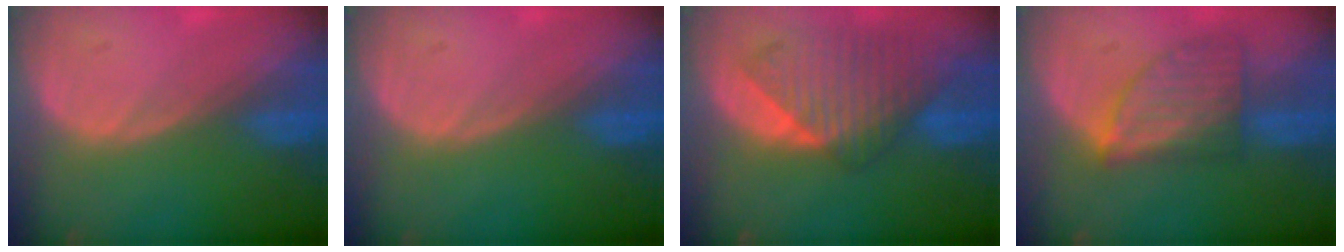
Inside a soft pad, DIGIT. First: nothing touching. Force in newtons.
{"total": 0.0}
{"total": 9.2, "press": 8.2, "slide": 4.0}
{"total": 7.2, "press": 6.6, "slide": 2.8}